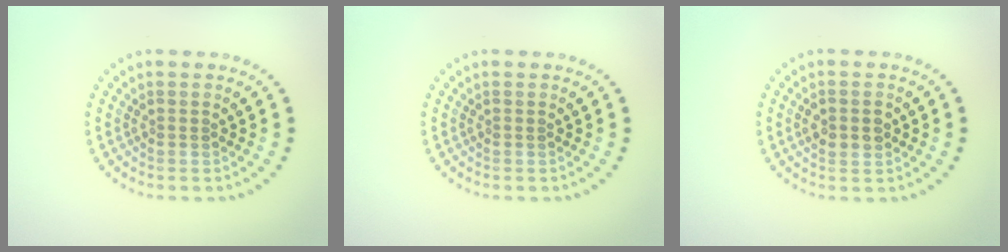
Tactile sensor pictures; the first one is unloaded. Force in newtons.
{"total": 0.0}
{"total": 2.6, "press": 2.6, "slide": 0.2}